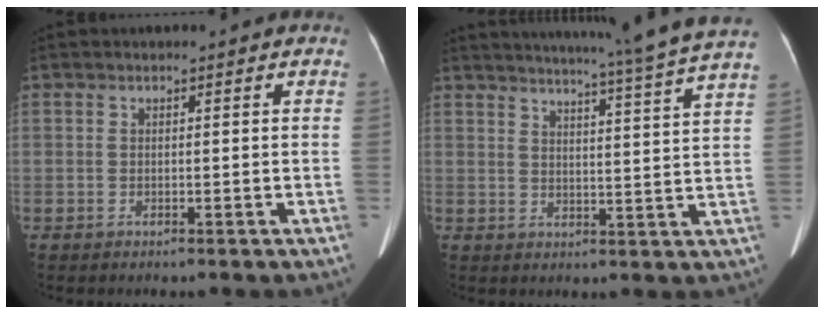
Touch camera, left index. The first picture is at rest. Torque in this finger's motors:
{"motor_torque": [0.75, -1.39, 0.21, 0.08]}